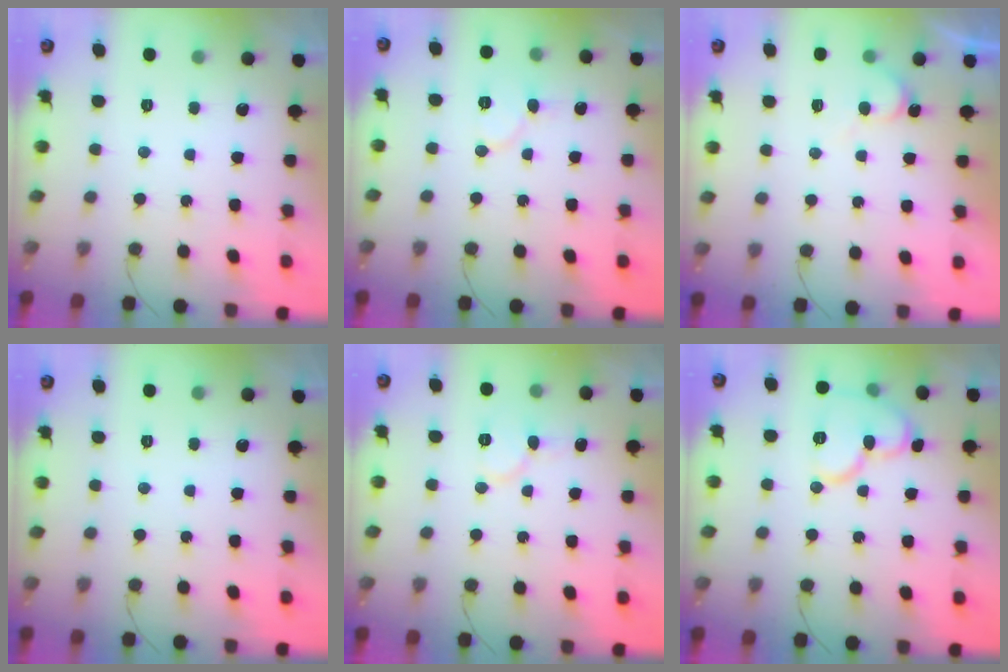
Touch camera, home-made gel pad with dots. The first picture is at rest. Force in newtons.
{"total": 6.5, "press": 6.5, "slide": 0.7}
{"total": 5.9, "press": 5.9, "slide": 0.5}
{"total": 0.0}
{"total": 6.1, "press": 6.1, "slide": 0.5}
{"total": 12.0, "press": 11.9, "slide": 0.9}